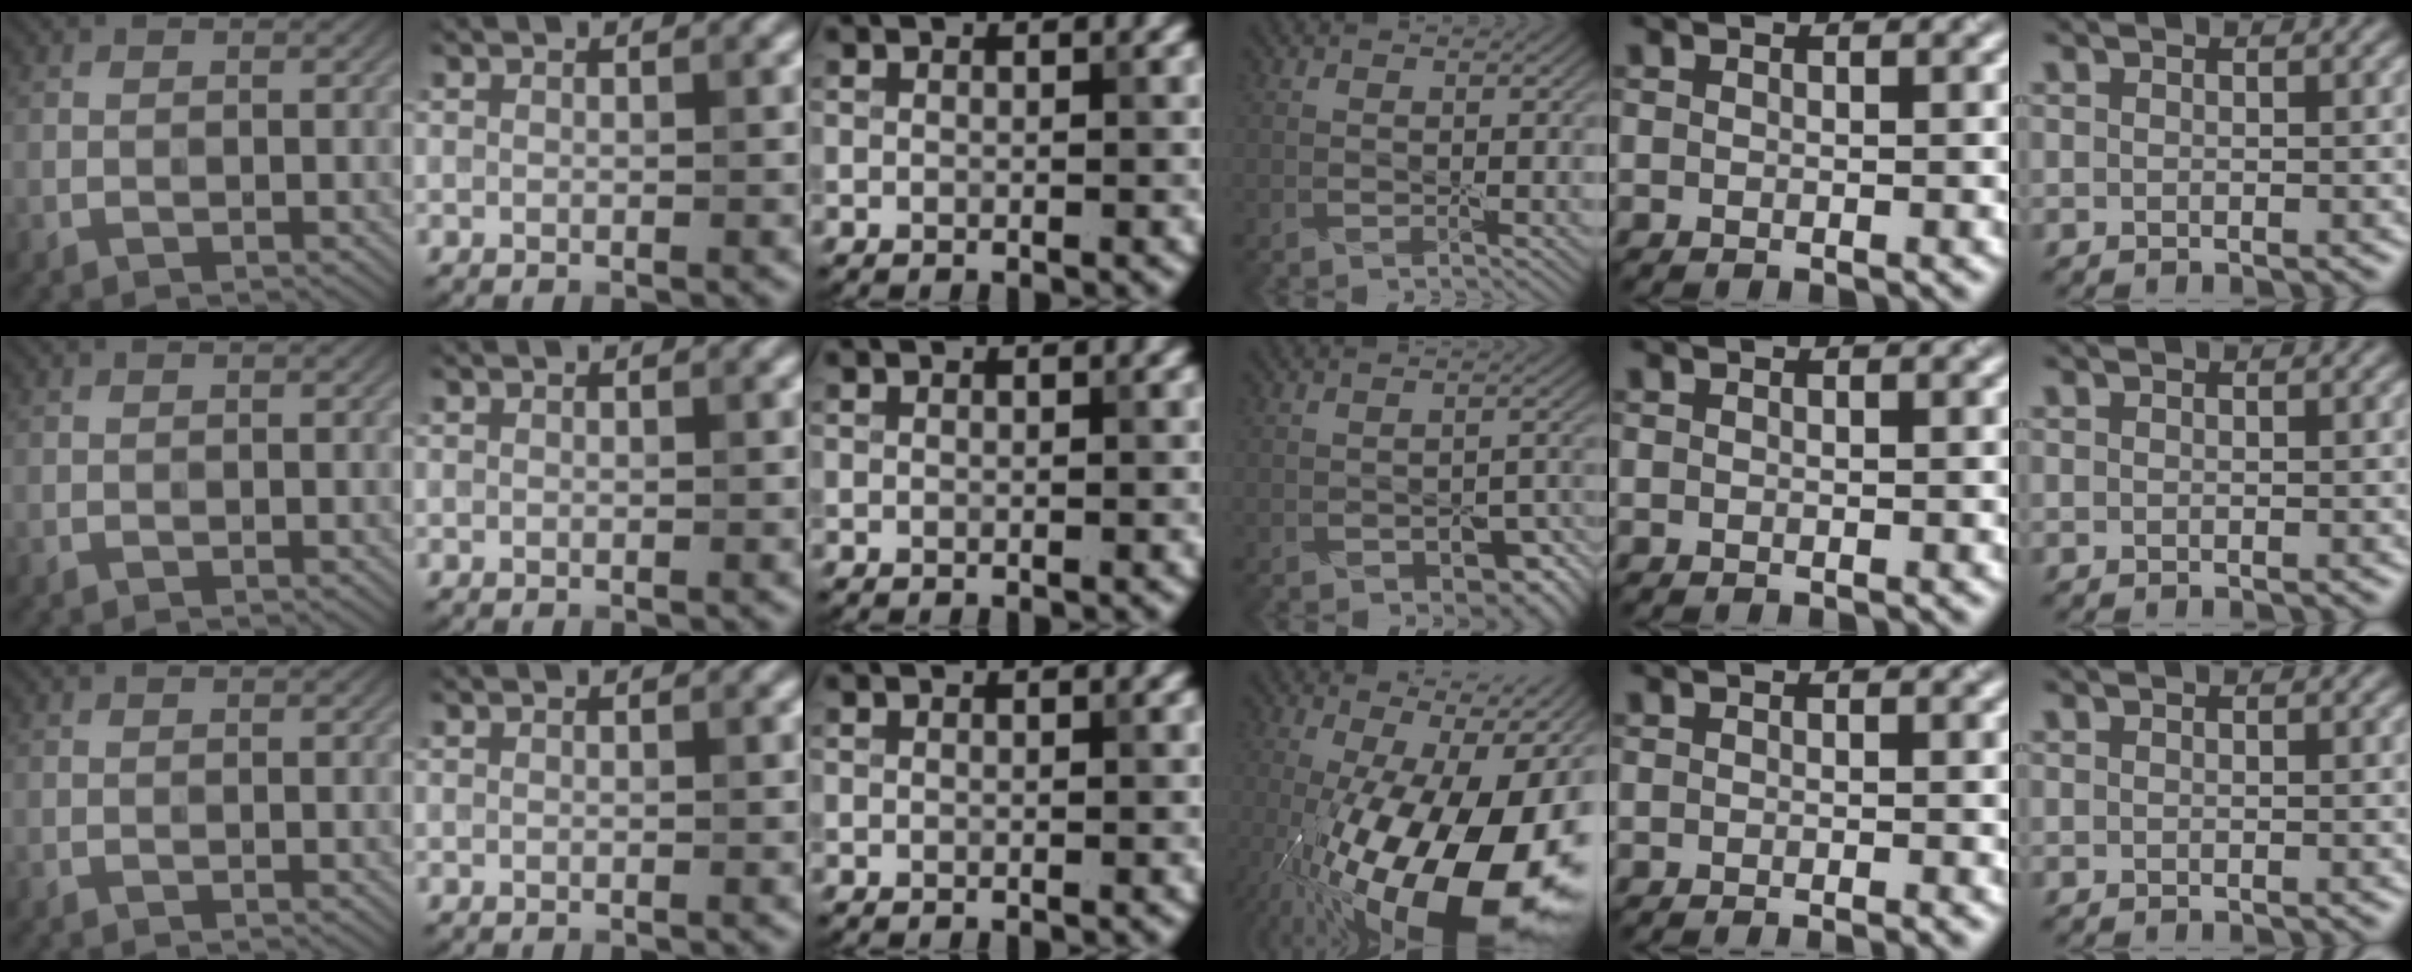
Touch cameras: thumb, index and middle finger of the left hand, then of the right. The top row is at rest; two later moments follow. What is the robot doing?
{"motion": "peel", "object": "cling film"}